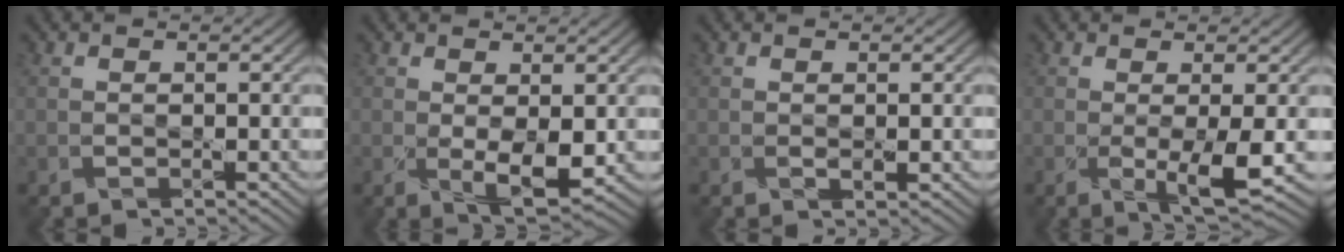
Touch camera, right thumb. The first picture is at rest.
{"total": 3.8, "force": [0.1, 1.6, 3.5], "torque": [-0.072, -0.014, 0.009]}
{"total": 0.8, "force": [0.1, 0.4, 0.7], "torque": [-0.012, -0.003, 0.003]}
{"total": 4.3, "force": [-0.3, 0.6, 4.2], "torque": [-0.083, -0.006, -0.004]}